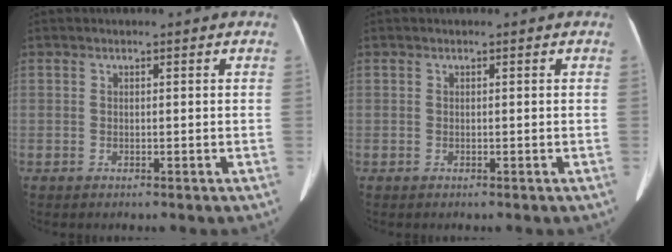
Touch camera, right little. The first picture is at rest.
{"total": 0.0}